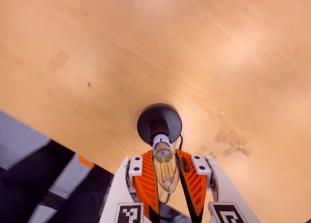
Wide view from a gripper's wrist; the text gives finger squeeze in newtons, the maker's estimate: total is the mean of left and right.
{"total": 14.4, "left": 14.0, "right": 14.9}